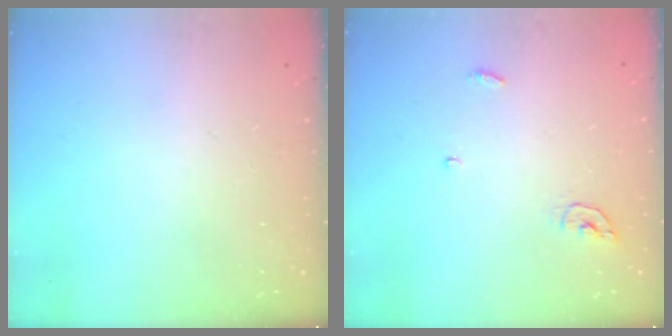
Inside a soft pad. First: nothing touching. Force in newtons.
{"total": 4.3, "press": 4.3, "slide": 0.3}